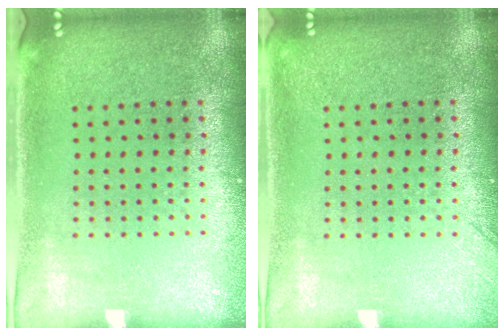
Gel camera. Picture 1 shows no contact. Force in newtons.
{"total": 1.2, "press": 1.2, "slide": 0.2}